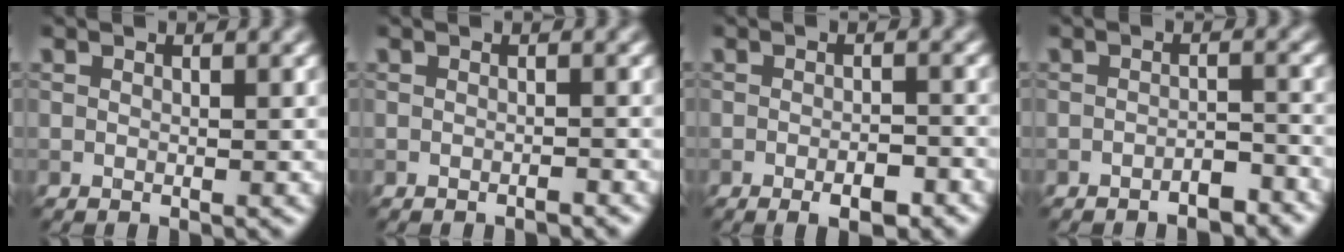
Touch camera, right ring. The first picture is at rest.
{"total": 0.8, "force": [-0.6, 0.1, 0.4], "torque": [-0.003, 0.001, -0.011]}
{"total": 3.0, "force": [-1.6, 0.8, 2.5], "torque": [-0.039, -0.003, -0.023]}
{"total": 2.3, "force": [-1.9, 0.5, 1.2], "torque": [-0.014, 0.006, -0.030]}